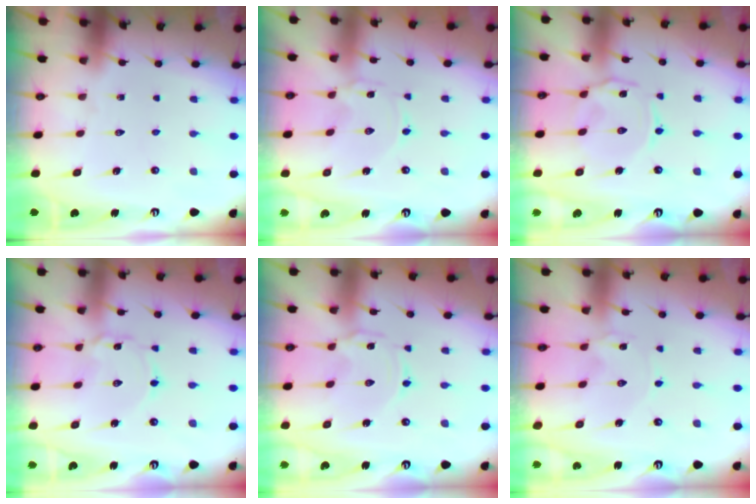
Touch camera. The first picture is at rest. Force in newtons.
{"total": 0.0}
{"total": 3.0, "press": 3.0, "slide": 0.4}
{"total": 1.7, "press": 1.7, "slide": 0.0}
{"total": 0.6, "press": 0.5, "slide": 0.4}
{"total": 0.7, "press": 0.7, "slide": 0.1}